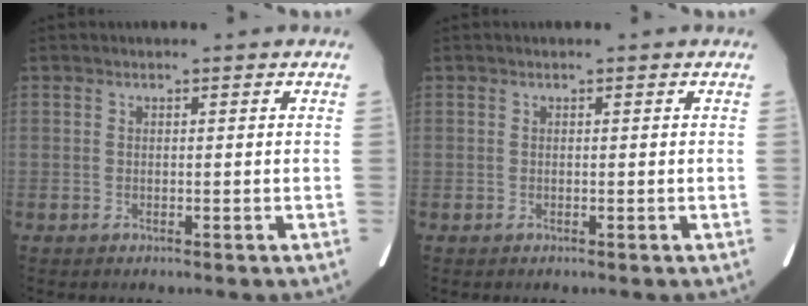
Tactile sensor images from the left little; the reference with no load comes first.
{"total": 0.0}